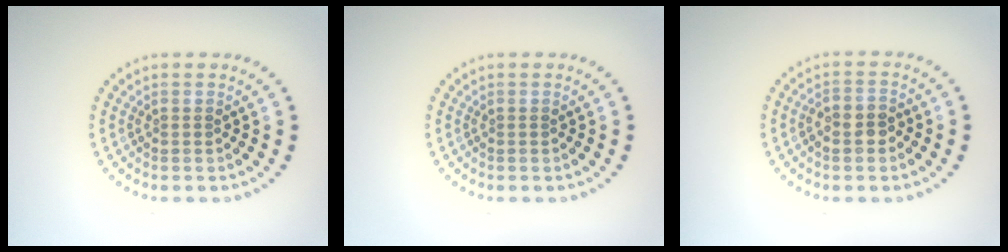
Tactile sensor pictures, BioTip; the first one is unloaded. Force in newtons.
{"total": 0.0}
{"total": 2.2, "press": 2.1, "slide": 0.8}